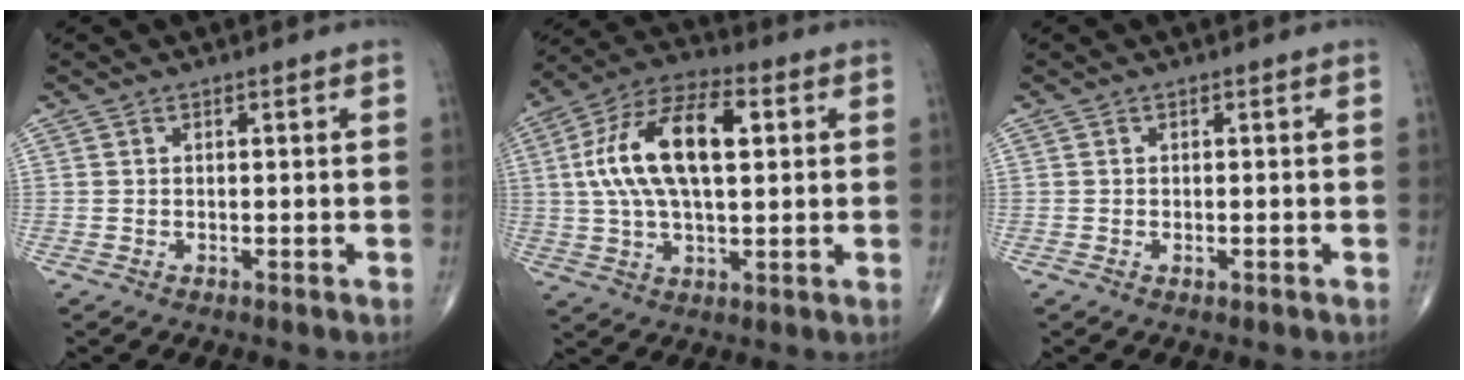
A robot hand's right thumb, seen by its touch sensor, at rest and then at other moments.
{"total": 17.1, "force": [3.1, 8.1, 14.7], "torque": [-0.277, 0.023, 0.052]}
{"total": 0.6, "force": [-0.3, 0.2, 0.5], "torque": [-0.010, 0.001, -0.004]}